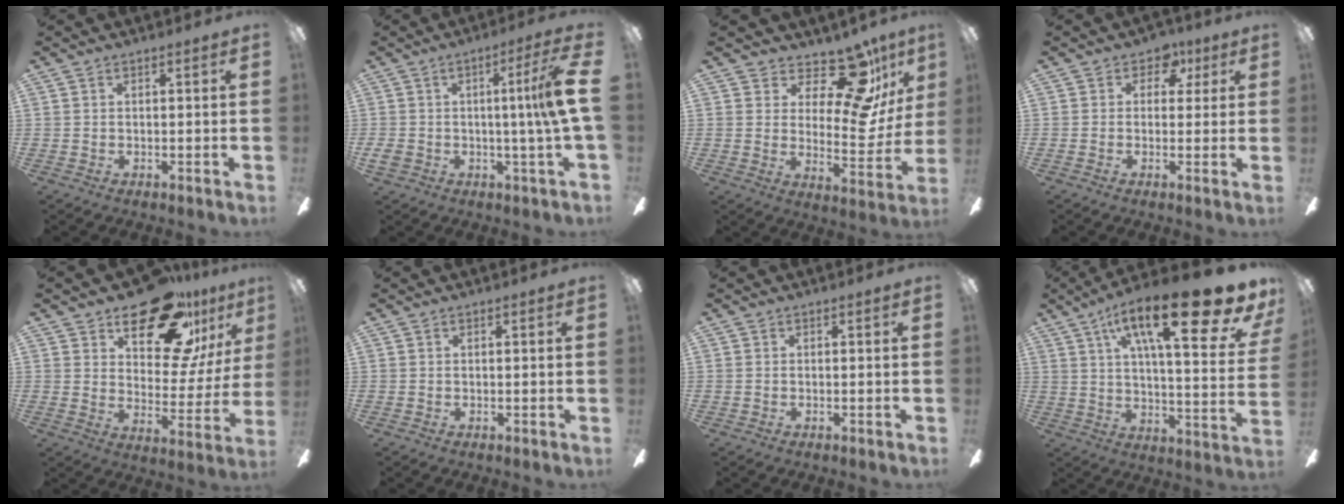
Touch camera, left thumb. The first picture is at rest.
{"total": 11.6, "force": [0.6, 1.3, 11.5], "torque": [-0.191, -0.004, 0.005]}
{"total": 16.7, "force": [11.2, 7.0, 10.1], "torque": [-0.140, -0.089, 0.190]}
{"total": 5.2, "force": [2.5, 3.4, 3.1], "torque": [-0.029, -0.009, 0.039]}
{"total": 23.4, "force": [15.9, 11.0, 13.2], "torque": [-0.187, -0.093, 0.269]}
{"total": 0.0}
{"total": 0.0}
{"total": 24.5, "force": [14.1, 6.1, 19.1], "torque": [-0.294, -0.080, 0.215]}